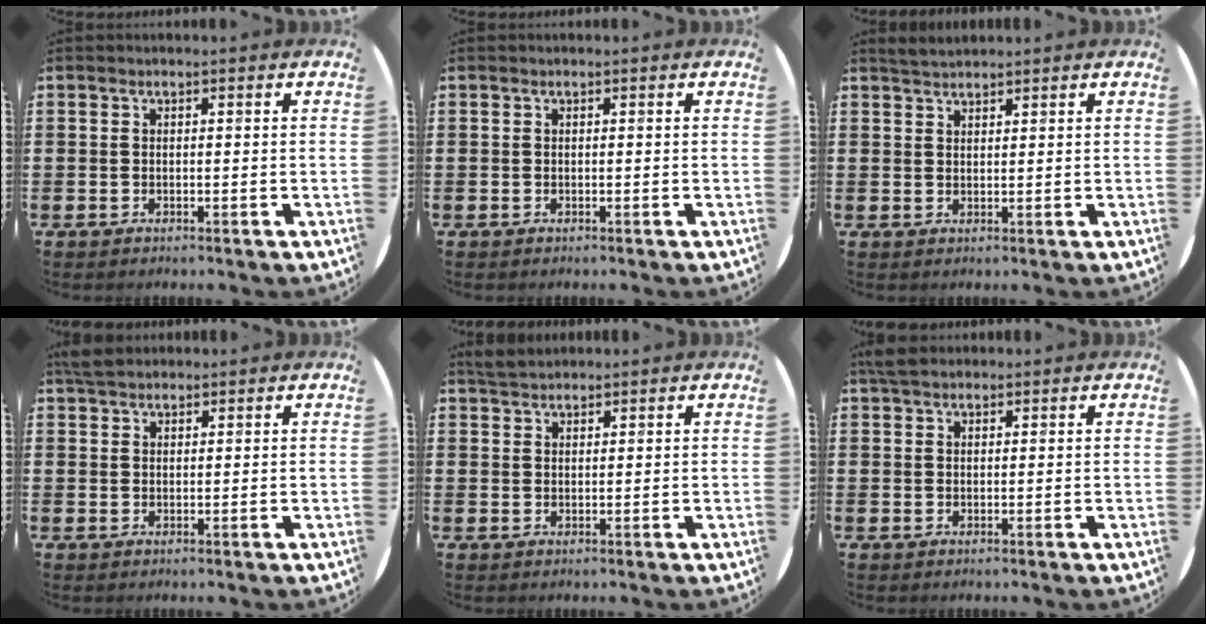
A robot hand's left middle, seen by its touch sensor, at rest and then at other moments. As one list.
[{"total": 0.0}, {"total": 2.1, "force": [2.0, 0.4, 0.4], "torque": [-0.012, 0.004, 0.039]}, {"total": 2.9, "force": [2.5, 1.2, 0.9], "torque": [-0.016, 0.004, 0.047]}, {"total": 2.4, "force": [2.3, 0.7, 0.5], "torque": [-0.007, 0.002, 0.043]}, {"total": 2.4, "force": [2.0, 1.1, 0.8], "torque": [-0.013, 0.005, 0.038]}]